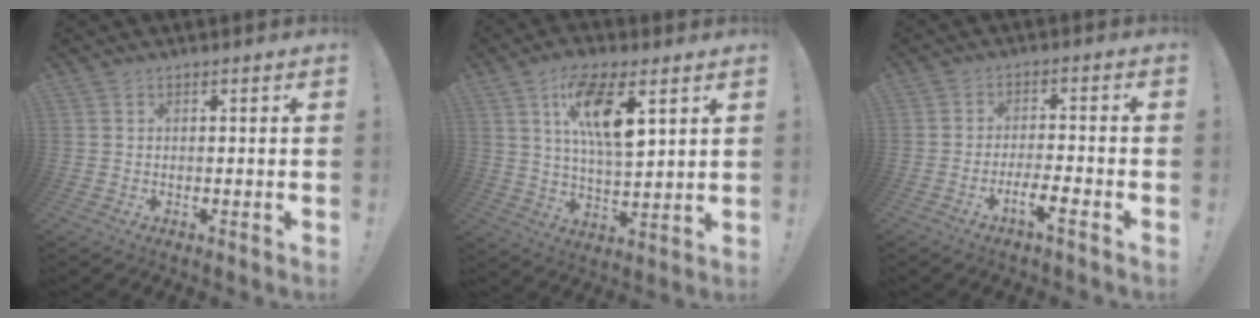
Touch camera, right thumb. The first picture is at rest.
{"total": 14.3, "force": [6.2, 5.4, 11.7], "torque": [-0.197, -0.012, 0.104]}
{"total": 6.2, "force": [-3.7, 0.8, 4.9], "torque": [-0.084, 0.010, -0.065]}